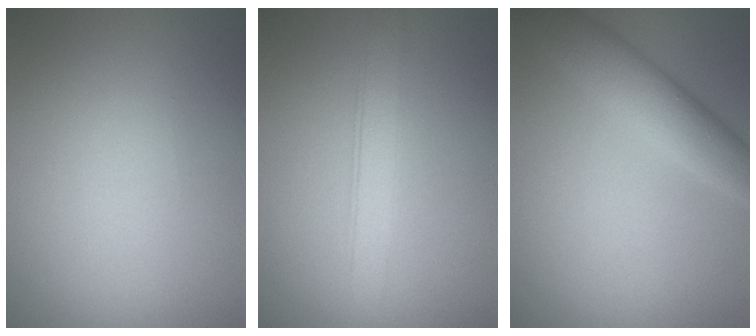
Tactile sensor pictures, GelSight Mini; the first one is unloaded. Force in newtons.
{"total": 2.8, "press": 2.8, "slide": 0.1}
{"total": 4.8, "press": 4.8, "slide": 0.2}